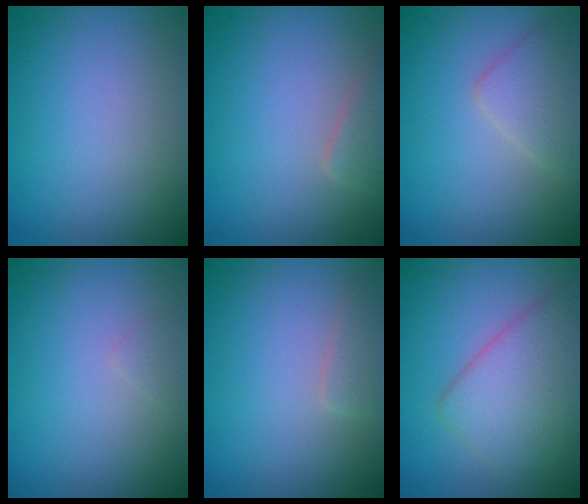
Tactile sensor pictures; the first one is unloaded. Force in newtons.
{"total": 2.0, "press": 2.0, "slide": 0.1}
{"total": 2.8, "press": 2.8, "slide": 0.1}
{"total": 0.6, "press": 0.6, "slide": 0.0}
{"total": 1.3, "press": 1.3, "slide": 0.1}
{"total": 5.2, "press": 5.2, "slide": 0.5}